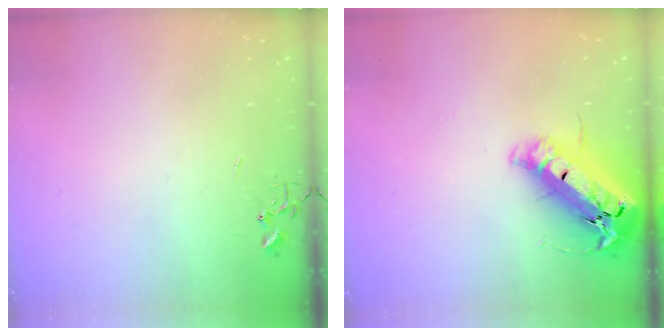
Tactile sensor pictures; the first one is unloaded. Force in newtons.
{"total": 25.0, "press": 24.5, "slide": 4.9}